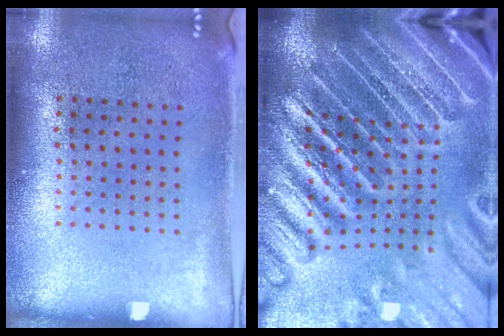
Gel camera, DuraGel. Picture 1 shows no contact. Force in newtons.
{"total": 5.1, "press": 4.5, "slide": 2.4}